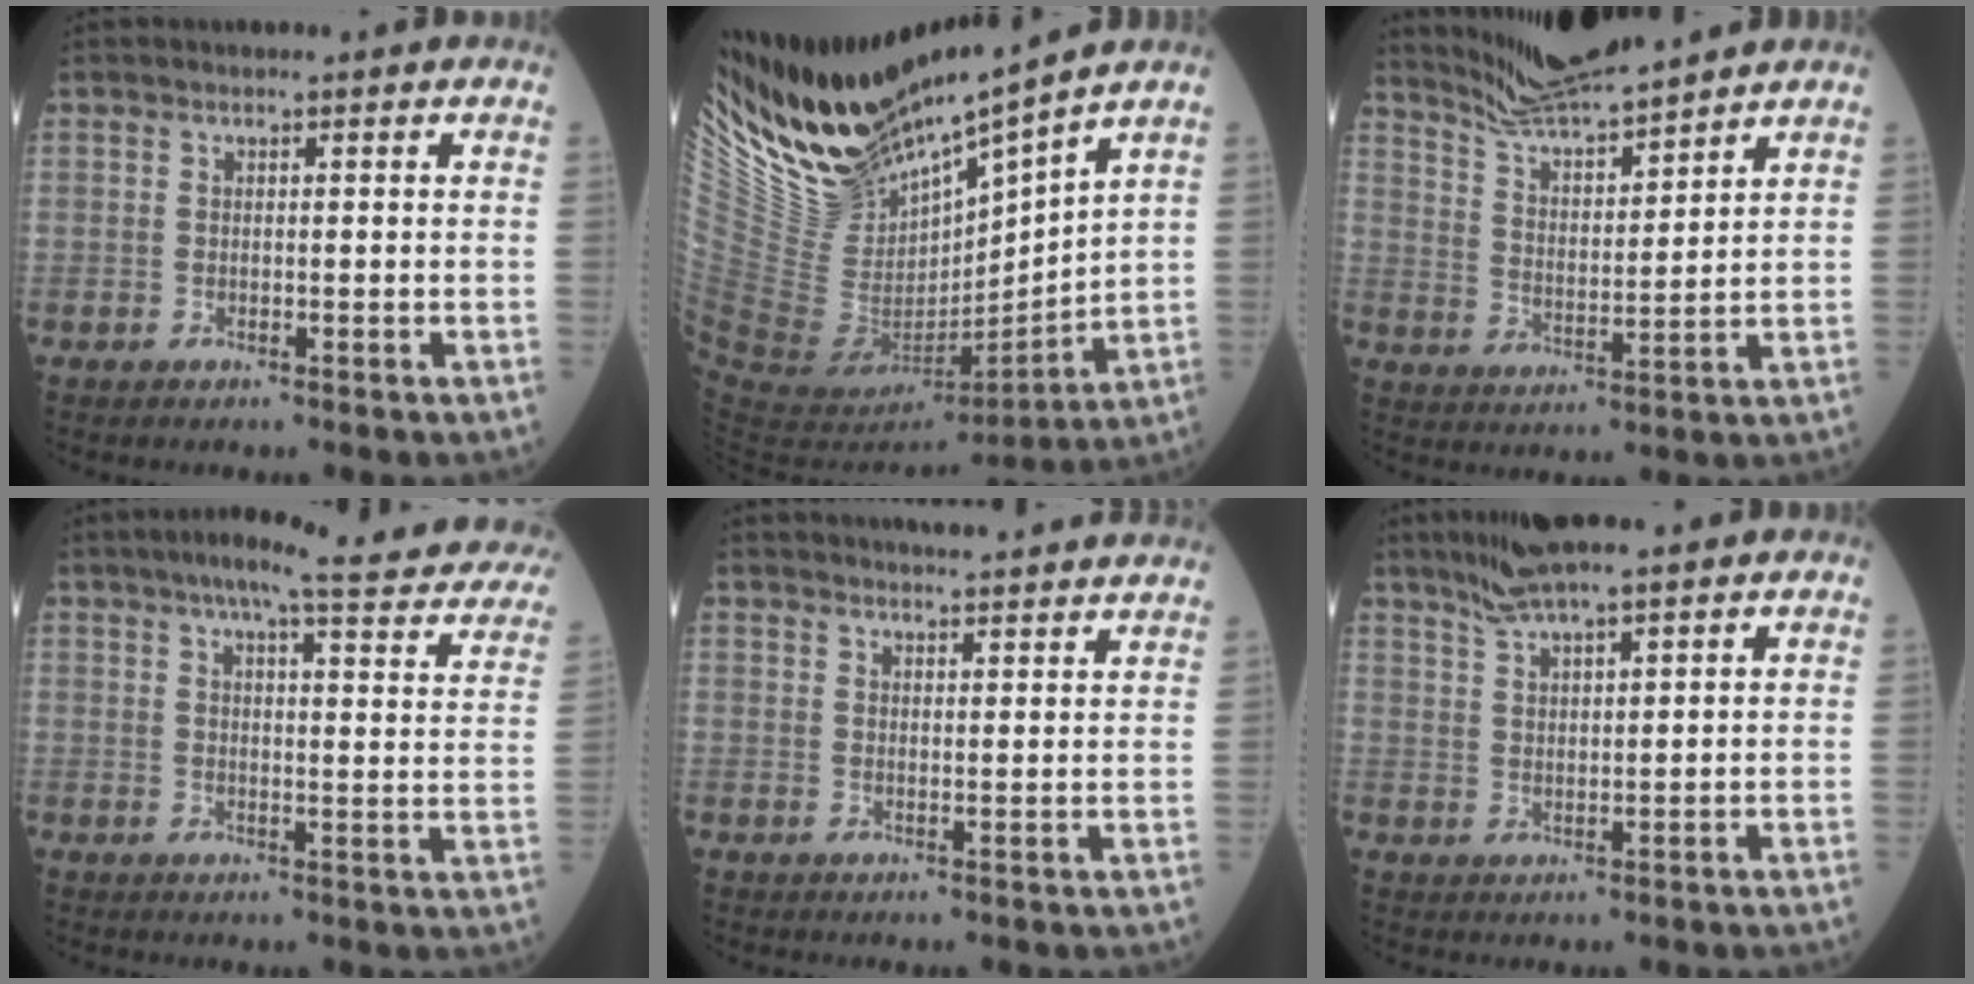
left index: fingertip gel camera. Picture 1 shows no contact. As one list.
[{"total": 17.5, "force": [16.1, 0.7, 6.9], "torque": [-0.133, -0.031, 0.330]}, {"total": 9.8, "force": [9.2, -0.1, 3.3], "torque": [-0.071, 0.008, 0.179]}, {"total": 24.0, "force": [20.7, 2.5, 11.8], "torque": [-0.158, -0.027, 0.236]}, {"total": 13.1, "force": [12.5, 0.1, 4.1], "torque": [-0.057, 0.001, 0.147]}, {"total": 6.2, "force": [5.1, 0.0, 3.6], "torque": [-0.072, 0.023, 0.099]}]